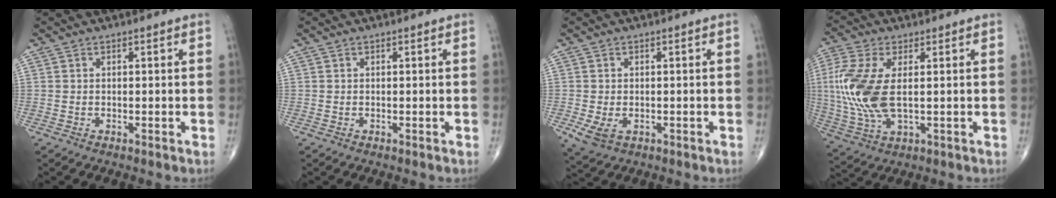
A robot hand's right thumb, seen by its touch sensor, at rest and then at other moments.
{"total": 0.0}
{"total": 4.2, "force": [-1.1, 2.8, 3.0], "torque": [-0.062, -0.005, -0.011]}
{"total": 13.8, "force": [1.0, 6.6, 12.1], "torque": [-0.299, -0.005, 0.027]}